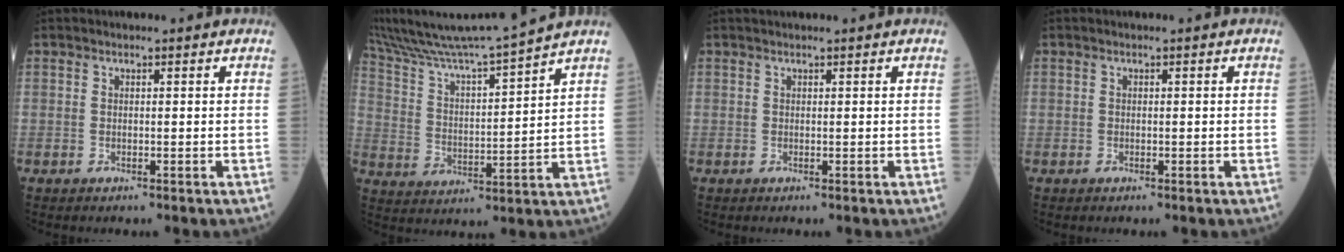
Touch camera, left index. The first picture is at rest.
{"total": 14.9, "force": [13.7, -2.5, 5.3], "torque": [-0.113, -0.021, 0.233]}
{"total": 1.8, "force": [1.7, 0.0, 0.6], "torque": [-0.007, 0.022, 0.028]}
{"total": 0.0}